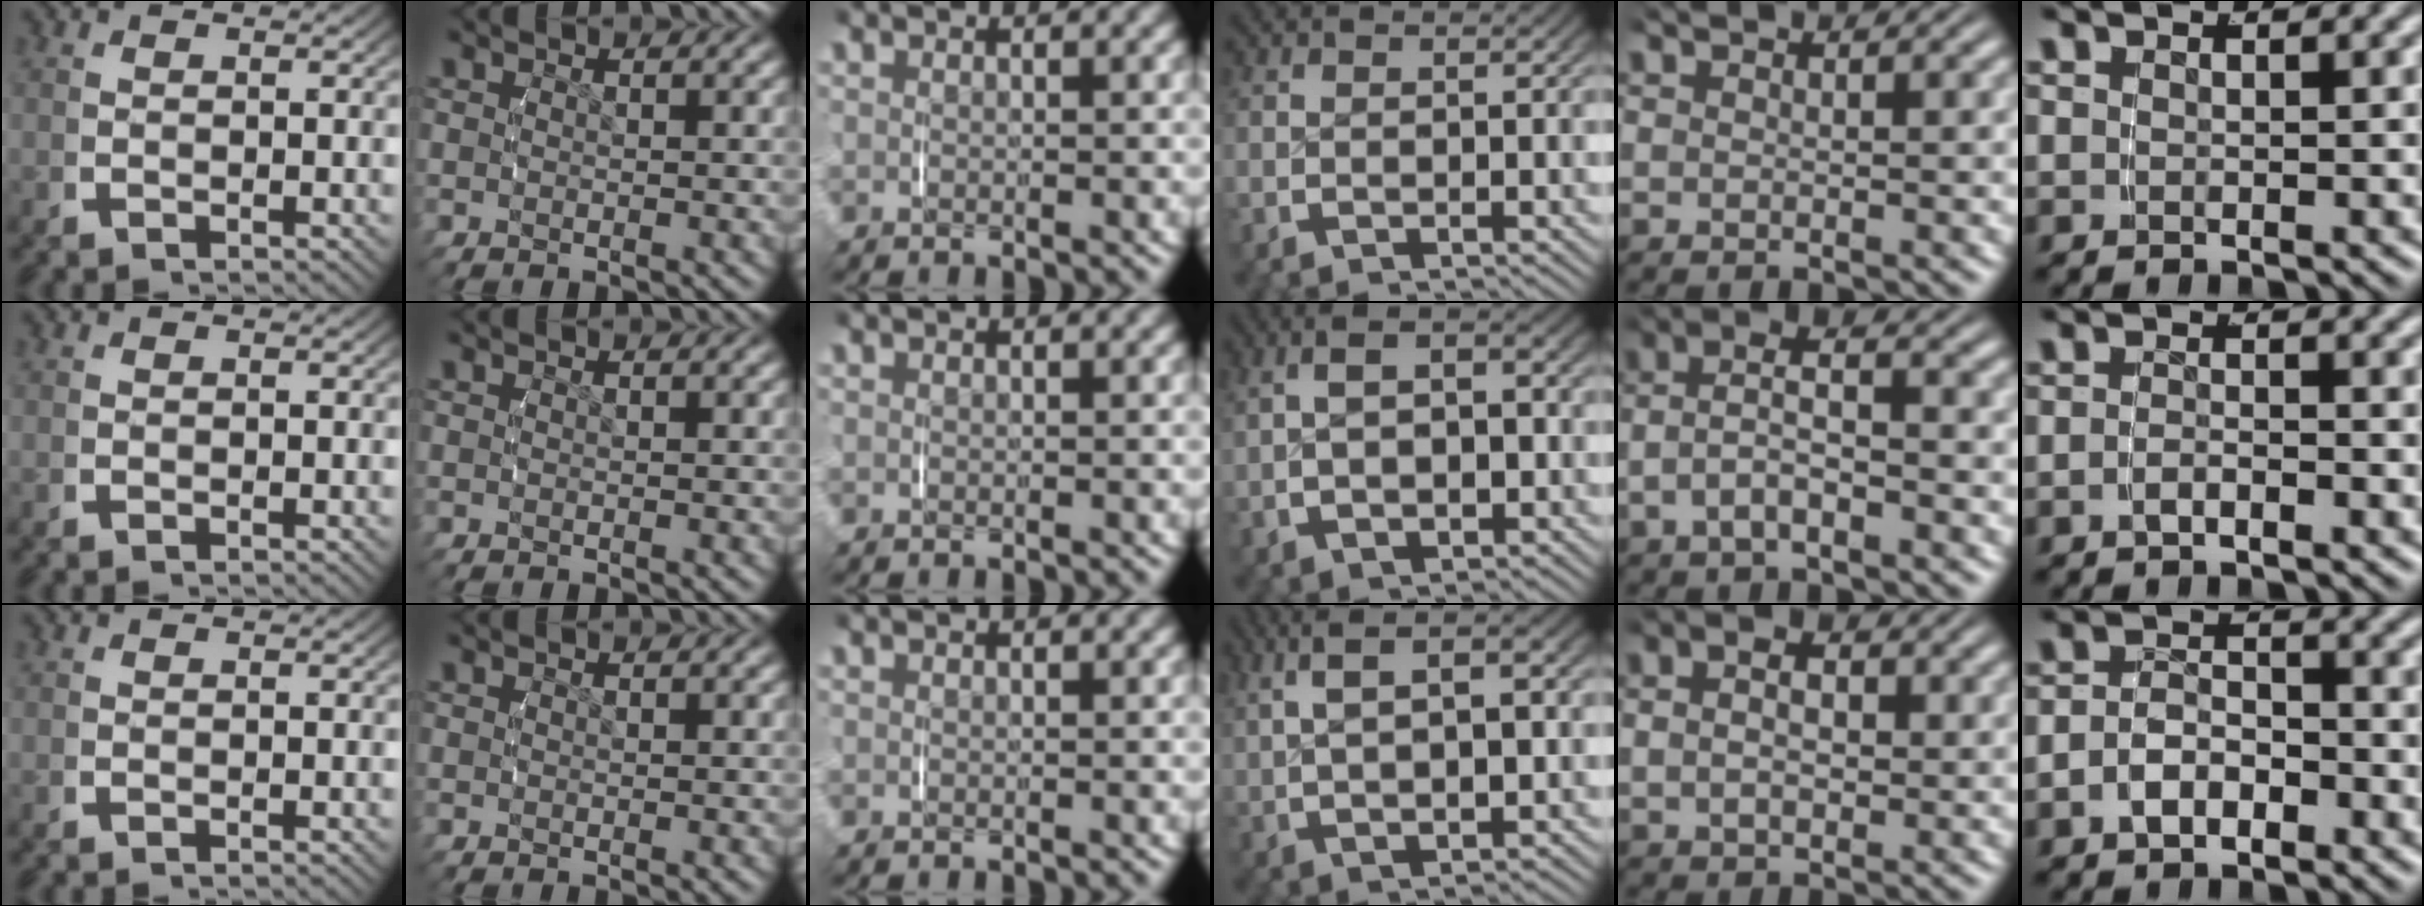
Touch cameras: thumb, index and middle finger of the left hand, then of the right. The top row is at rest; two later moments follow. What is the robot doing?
{"motion": "lift_and_place", "object": "scarf"}